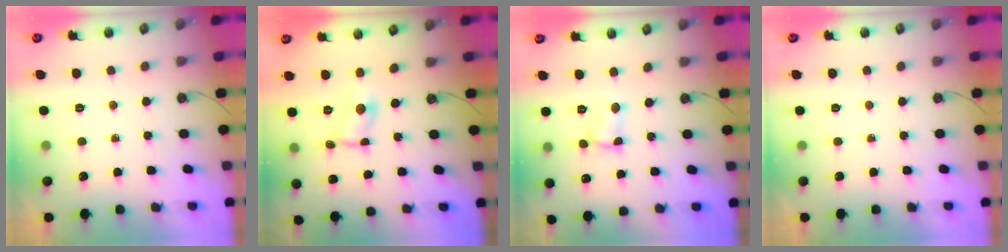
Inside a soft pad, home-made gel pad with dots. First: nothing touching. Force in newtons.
{"total": 2.2, "press": 2.1, "slide": 0.3}
{"total": 2.8, "press": 2.8, "slide": 0.3}
{"total": 0.0}